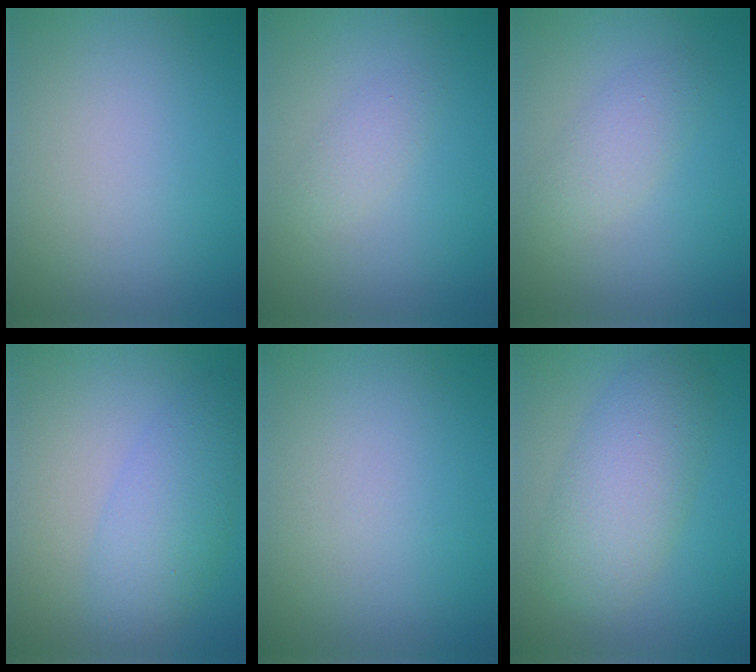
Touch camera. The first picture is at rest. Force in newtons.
{"total": 1.4, "press": 1.4, "slide": 0.1}
{"total": 2.3, "press": 2.3, "slide": 0.2}
{"total": 4.3, "press": 4.3, "slide": 0.0}
{"total": 0.0}
{"total": 5.6, "press": 5.6, "slide": 0.2}